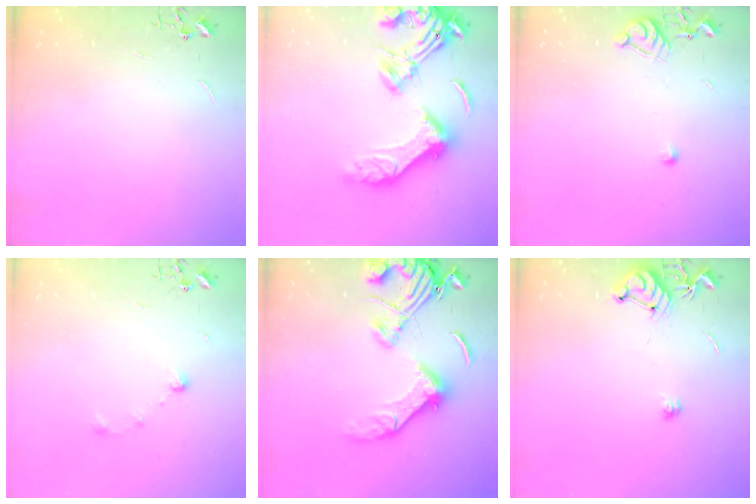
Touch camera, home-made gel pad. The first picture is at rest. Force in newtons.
{"total": 20.7, "press": 20.5, "slide": 2.6}
{"total": 6.3, "press": 6.2, "slide": 0.8}
{"total": 7.2, "press": 7.1, "slide": 1.0}
{"total": 18.0, "press": 17.7, "slide": 3.3}
{"total": 9.0, "press": 9.0, "slide": 0.6}